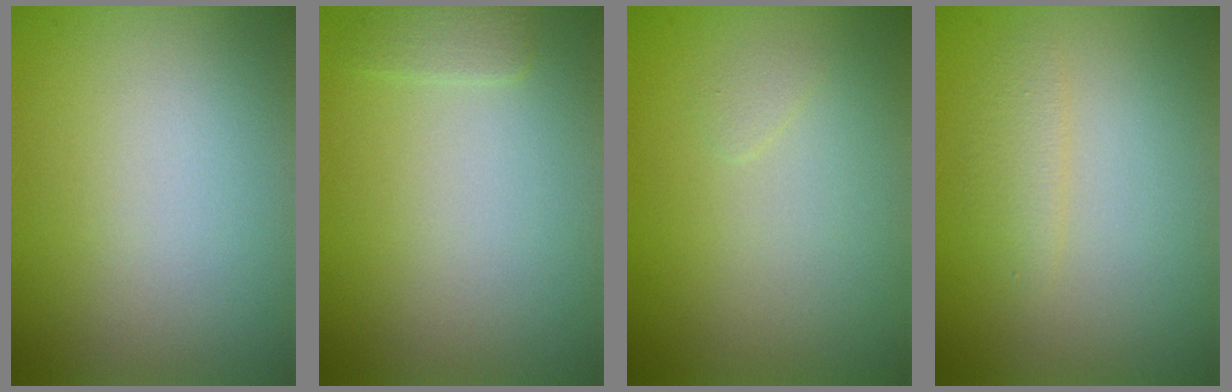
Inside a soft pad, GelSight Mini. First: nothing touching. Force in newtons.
{"total": 1.1, "press": 1.1, "slide": 0.1}
{"total": 0.5, "press": 0.5, "slide": 0.0}
{"total": 1.2, "press": 1.2, "slide": 0.1}